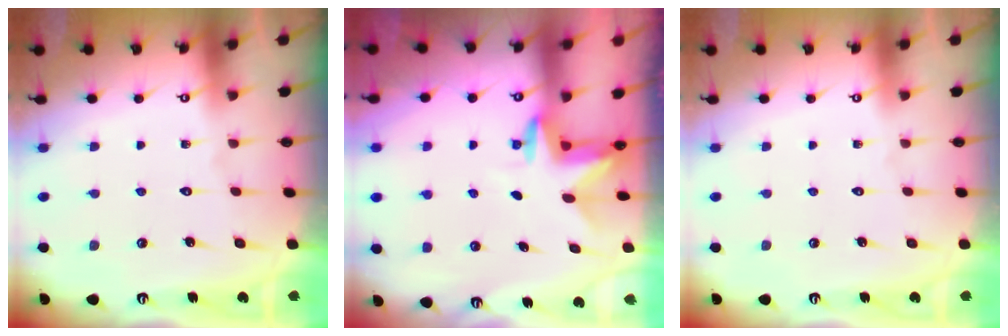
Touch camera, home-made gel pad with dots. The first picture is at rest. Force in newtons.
{"total": 2.7, "press": 2.7, "slide": 0.2}
{"total": 0.0}